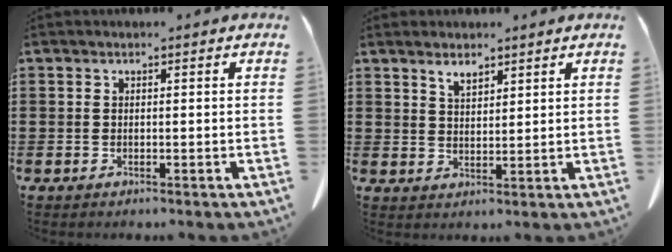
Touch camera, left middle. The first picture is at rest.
{"total": 2.5, "force": [2.1, 0.9, 1.2], "torque": [-0.028, 0.003, 0.038]}